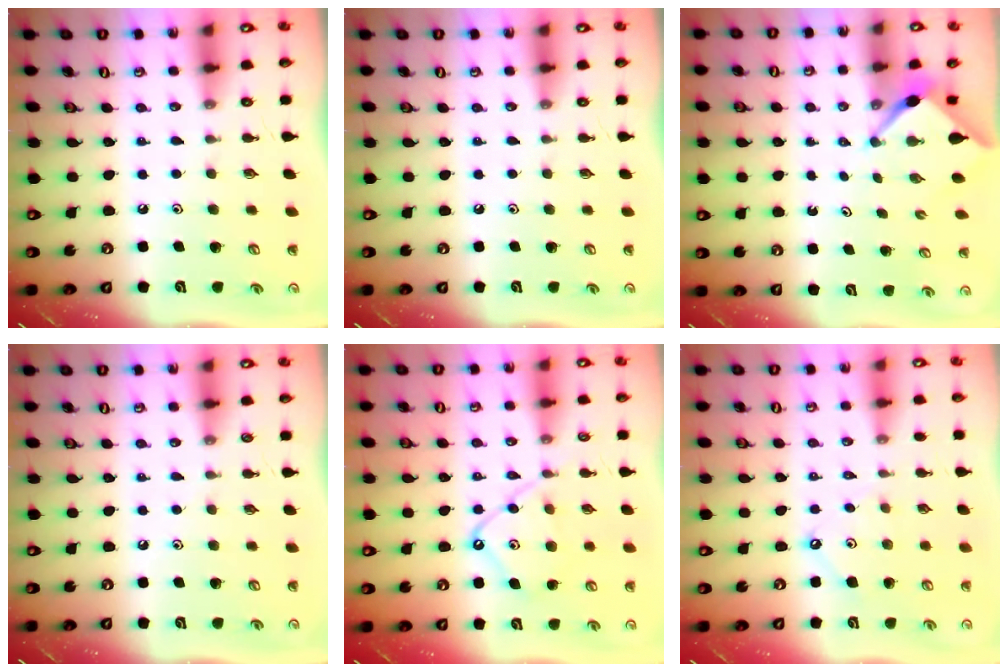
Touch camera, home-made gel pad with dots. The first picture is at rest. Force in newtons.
{"total": 0.0}
{"total": 2.6, "press": 2.6, "slide": 0.3}
{"total": 2.3, "press": 2.3, "slide": 0.4}
{"total": 11.3, "press": 11.3, "slide": 1.1}
{"total": 3.7, "press": 3.7, "slide": 0.1}